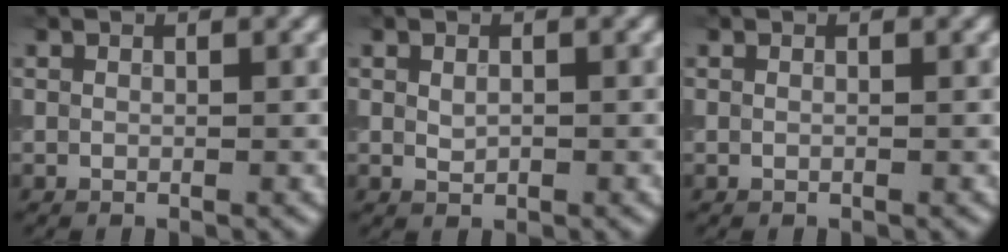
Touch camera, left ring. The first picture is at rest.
{"total": 1.0, "force": [0.0, 0.7, 0.7], "torque": [-0.013, -0.003, 0.002]}
{"total": 0.0}